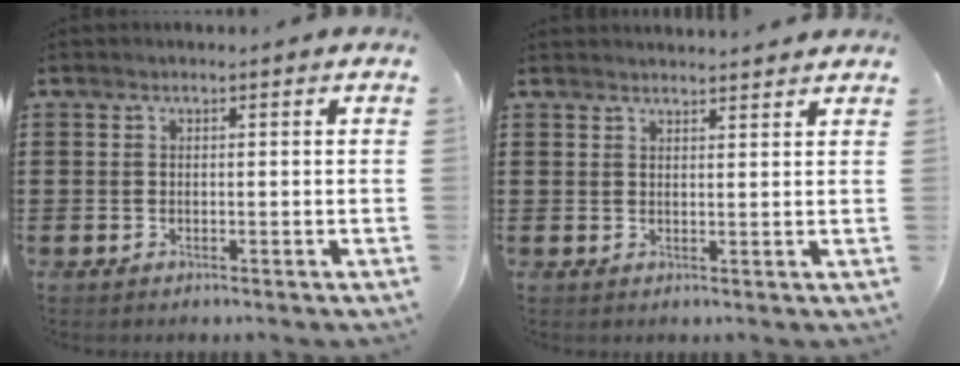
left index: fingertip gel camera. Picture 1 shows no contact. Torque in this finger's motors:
{"motor_torque": [0.00, 0.00, 0.11, 0.04]}